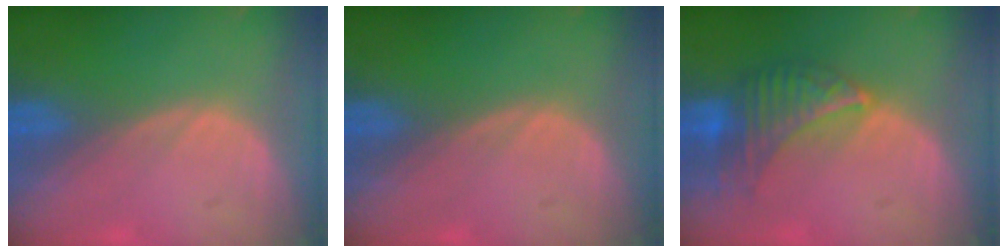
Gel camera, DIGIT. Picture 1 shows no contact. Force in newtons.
{"total": 0.0}
{"total": 6.7, "press": 6.5, "slide": 1.7}